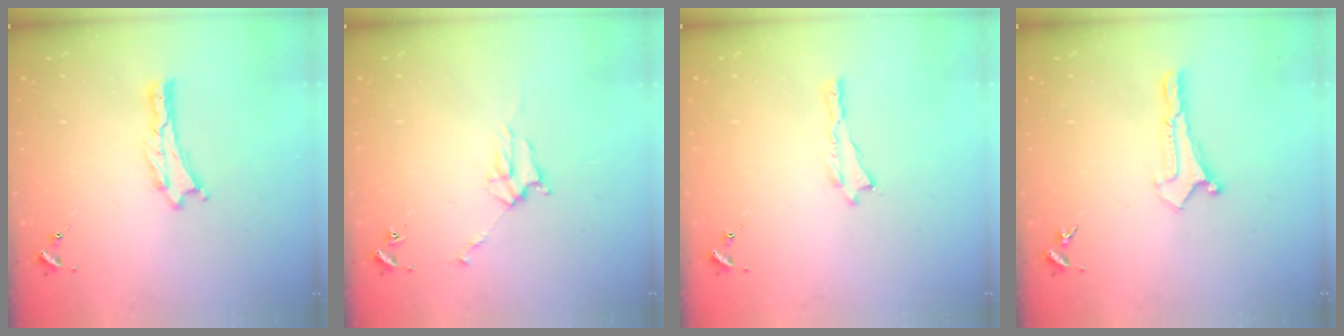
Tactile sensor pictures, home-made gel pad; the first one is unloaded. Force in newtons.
{"total": 3.7, "press": 3.6, "slide": 0.5}
{"total": 0.0}
{"total": 0.0}